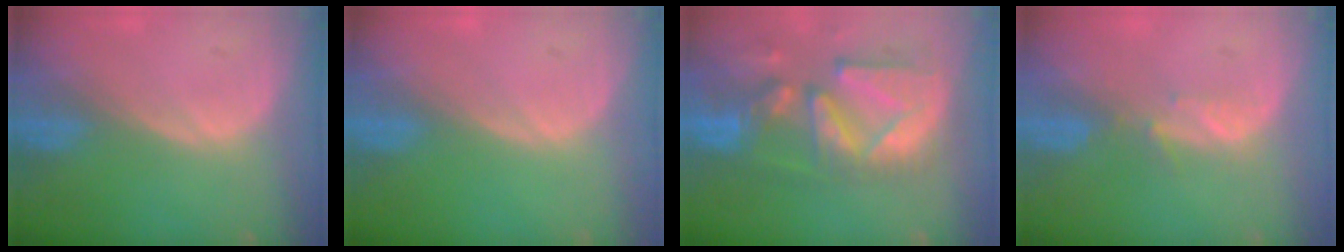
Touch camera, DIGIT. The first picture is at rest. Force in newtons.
{"total": 0.0}
{"total": 13.3, "press": 11.4, "slide": 6.8}
{"total": 1.9, "press": 1.8, "slide": 0.7}